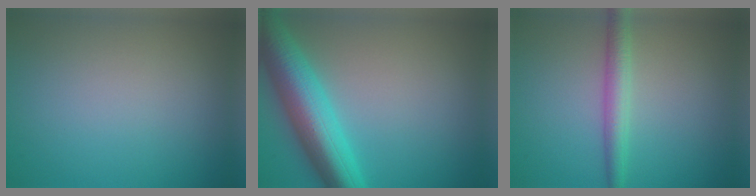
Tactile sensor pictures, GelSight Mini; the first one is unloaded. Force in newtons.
{"total": 8.5, "press": 8.5, "slide": 0.2}
{"total": 2.9, "press": 2.9, "slide": 0.1}